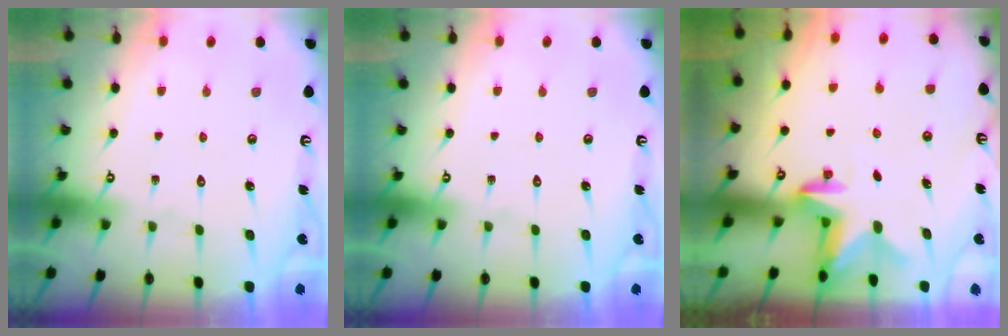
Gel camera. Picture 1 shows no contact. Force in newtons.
{"total": 0.0}
{"total": 2.6, "press": 2.6, "slide": 0.6}